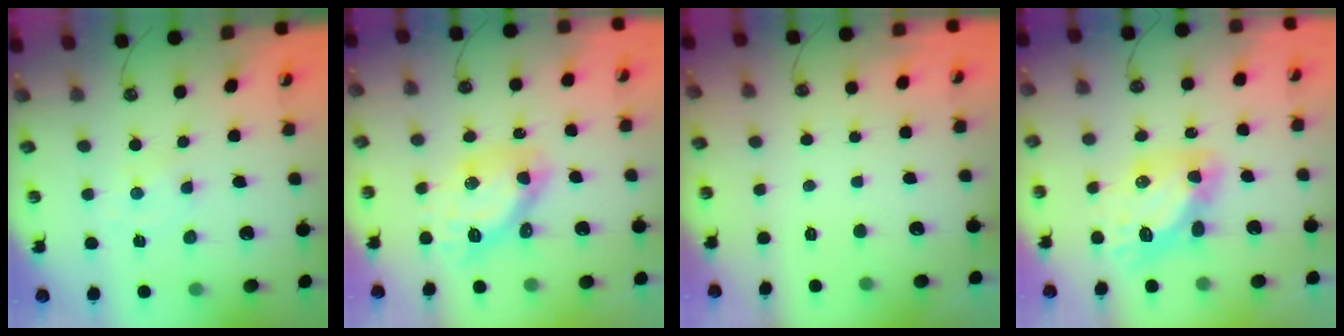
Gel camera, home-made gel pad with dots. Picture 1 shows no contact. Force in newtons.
{"total": 12.8, "press": 12.7, "slide": 1.3}
{"total": 0.0}
{"total": 11.3, "press": 11.2, "slide": 1.2}